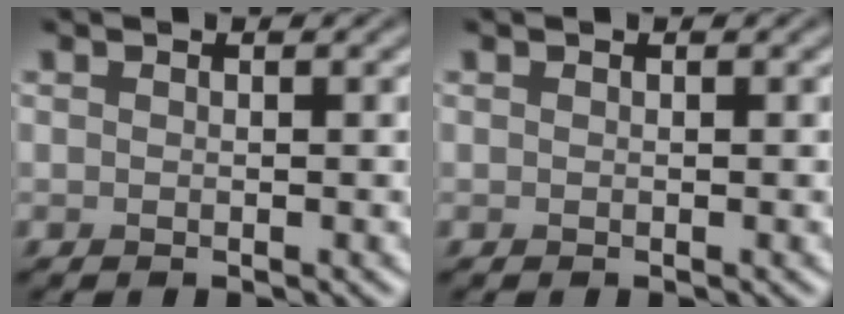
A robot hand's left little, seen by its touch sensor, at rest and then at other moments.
{"total": 0.0}